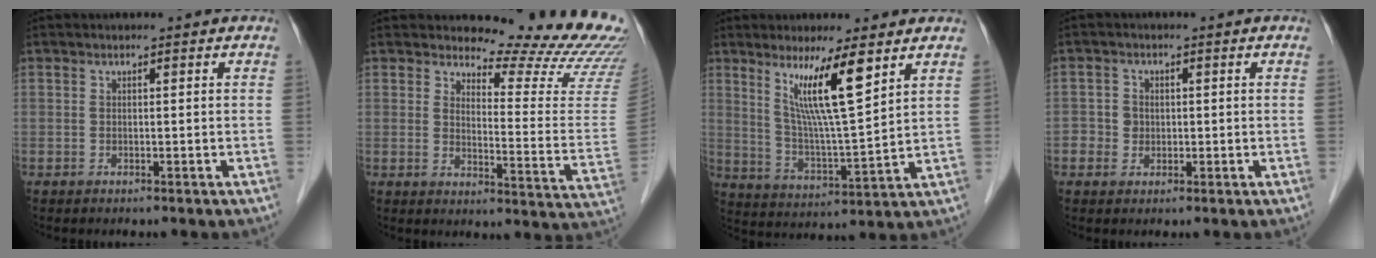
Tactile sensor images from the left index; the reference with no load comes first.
{"total": 16.4, "force": [15.9, 0.6, 3.9], "torque": [-0.042, -0.136, 0.167]}
{"total": 10.3, "force": [5.6, -0.3, 8.7], "torque": [-0.161, -0.011, 0.106]}
{"total": 2.7, "force": [-0.2, 2.6, 0.5], "torque": [-0.002, 0.007, -0.002]}